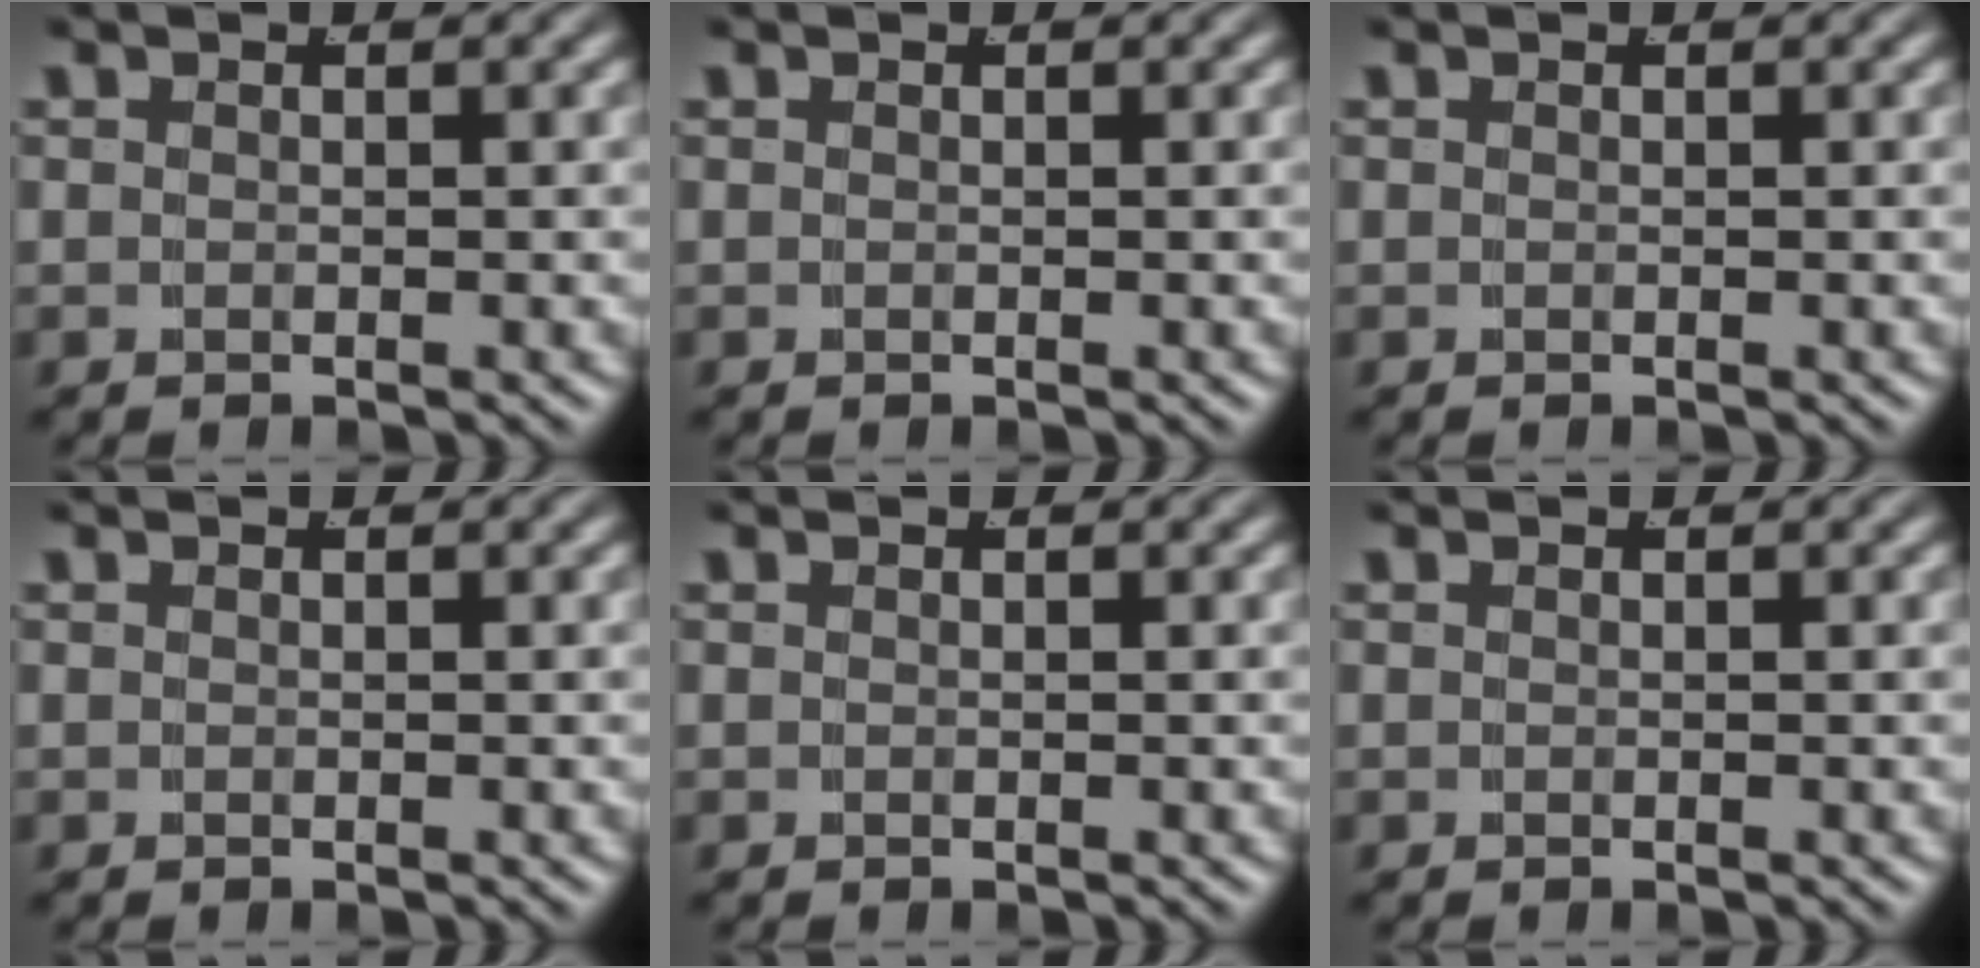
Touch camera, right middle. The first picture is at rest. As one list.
[{"total": 0.0}, {"total": 0.0}, {"total": 0.0}, {"total": 0.0}, {"total": 0.0}]